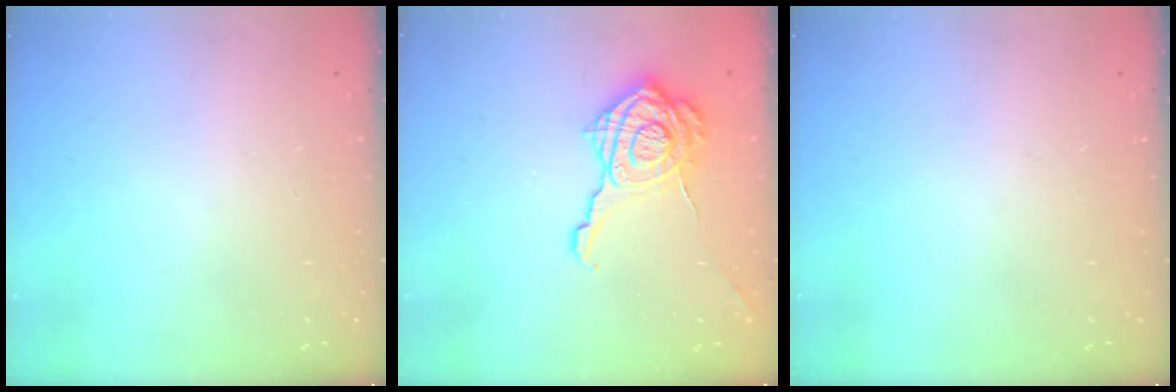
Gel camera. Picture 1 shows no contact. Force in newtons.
{"total": 18.2, "press": 18.1, "slide": 0.9}
{"total": 0.0}